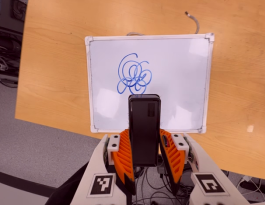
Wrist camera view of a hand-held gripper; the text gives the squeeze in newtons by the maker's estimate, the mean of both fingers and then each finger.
{"total": 4.3, "left": 3.1, "right": 5.5}